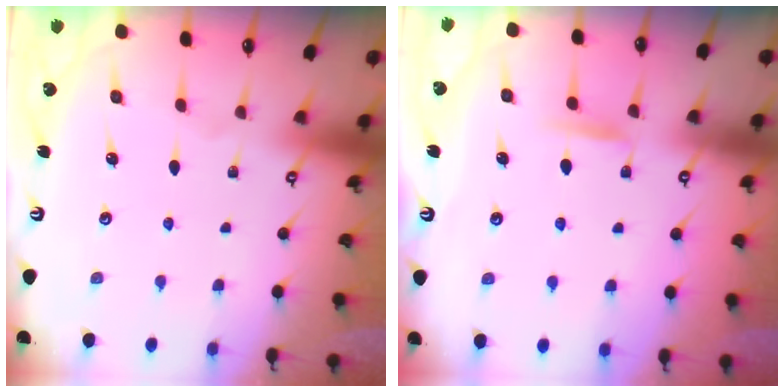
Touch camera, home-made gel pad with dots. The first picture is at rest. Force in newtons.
{"total": 6.6, "press": 6.5, "slide": 0.9}